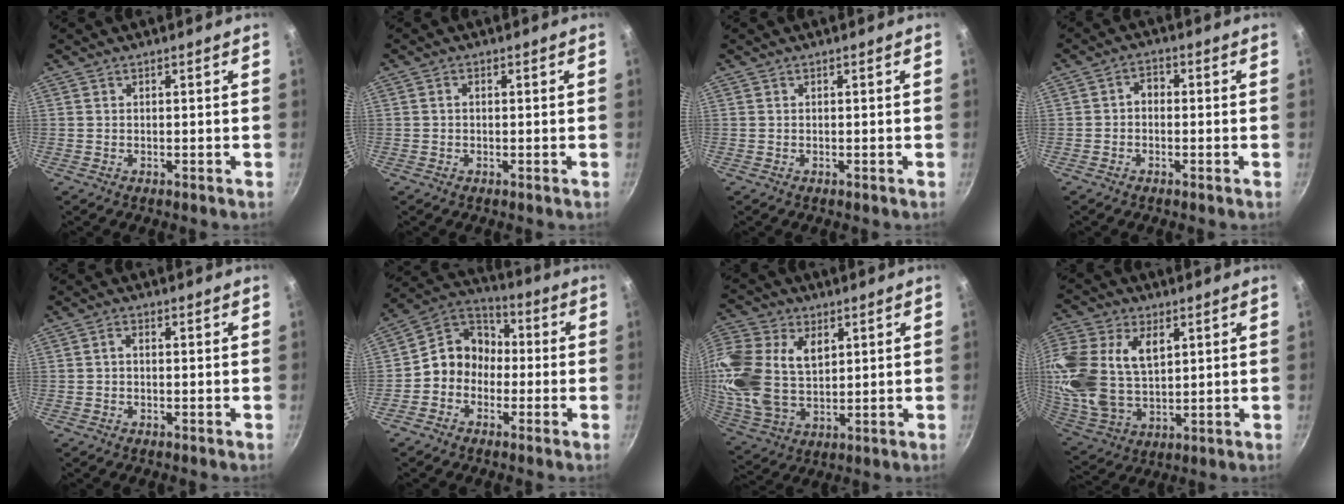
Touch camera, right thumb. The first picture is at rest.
{"total": 0.9, "force": [0.0, 0.6, 0.6], "torque": [-0.011, 0.005, 0.000]}
{"total": 0.0}
{"total": 2.6, "force": [-0.6, 1.9, 1.6], "torque": [-0.022, 0.014, -0.017]}
{"total": 1.5, "force": [-0.1, 1.0, 1.1], "torque": [-0.021, 0.008, -0.004]}
{"total": 9.7, "force": [-1.8, 8.3, 4.6], "torque": [-0.039, 0.045, -0.059]}
{"total": 19.4, "force": [4.5, 13.1, 13.5], "torque": [-0.290, -0.006, 0.087]}
{"total": 21.3, "force": [5.8, 13.8, 15.1], "torque": [-0.333, -0.013, 0.115]}